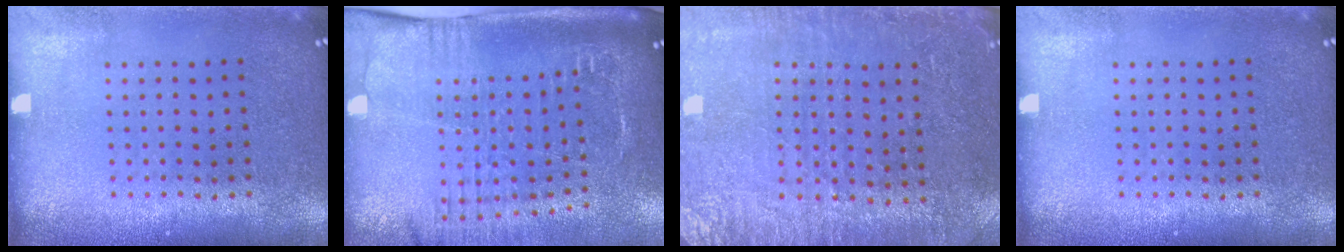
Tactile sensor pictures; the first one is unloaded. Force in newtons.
{"total": 2.7, "press": 2.1, "slide": 1.7}
{"total": 3.4, "press": 3.0, "slide": 1.6}
{"total": 0.0}